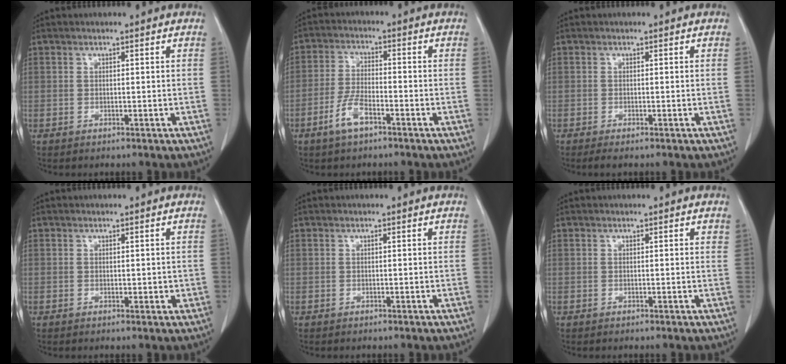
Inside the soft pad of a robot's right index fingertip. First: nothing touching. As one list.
[{"total": 5.3, "force": [-3.1, 1.6, 4.0], "torque": [-0.086, 0.000, -0.062]}, {"total": 0.9, "force": [-0.6, 0.0, 0.7], "torque": [-0.014, -0.002, -0.009]}, {"total": 1.4, "force": [0.1, 0.8, 1.1], "torque": [-0.011, -0.002, 0.005]}, {"total": 0.0}, {"total": 0.7, "force": [0.5, 0.2, 0.5], "torque": [-0.005, 0.000, 0.003]}]